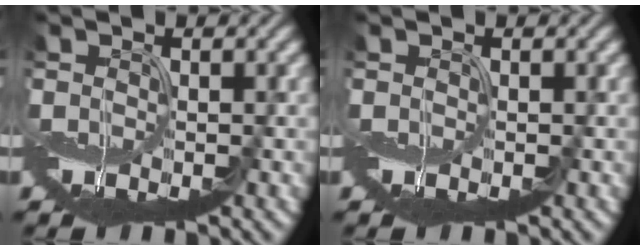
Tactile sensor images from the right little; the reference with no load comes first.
{"total": 0.0}